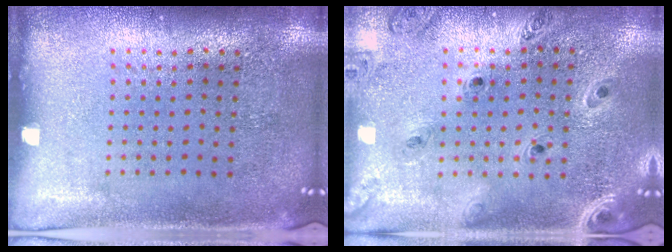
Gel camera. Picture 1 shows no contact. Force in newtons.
{"total": 1.3, "press": 1.3, "slide": 0.1}